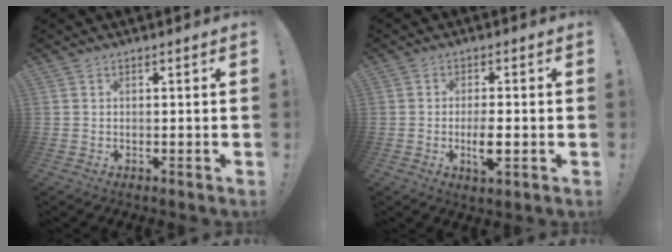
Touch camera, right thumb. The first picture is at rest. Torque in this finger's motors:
{"motor_torque": [0.65, 0.49, -0.47, -0.40, -0.06]}